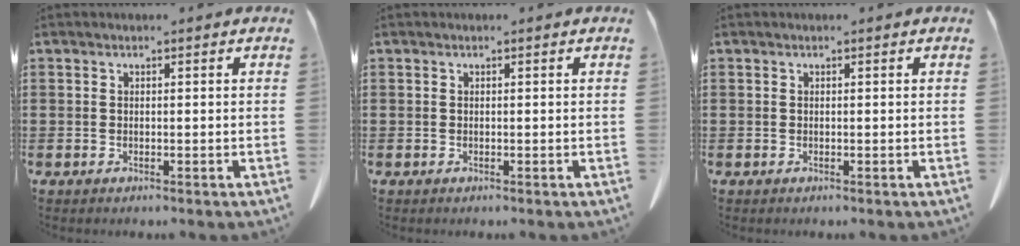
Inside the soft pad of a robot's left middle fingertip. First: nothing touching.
{"total": 0.0}
{"total": 0.0}